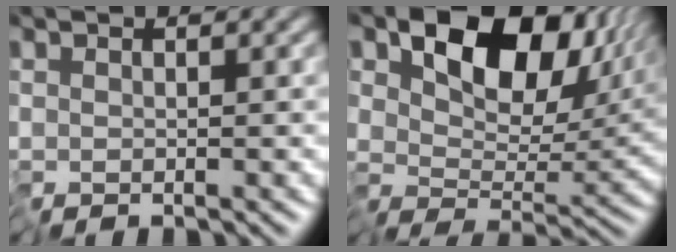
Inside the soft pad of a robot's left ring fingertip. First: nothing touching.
{"total": 9.7, "force": [4.1, 5.9, 6.5], "torque": [-0.093, -0.006, 0.070]}